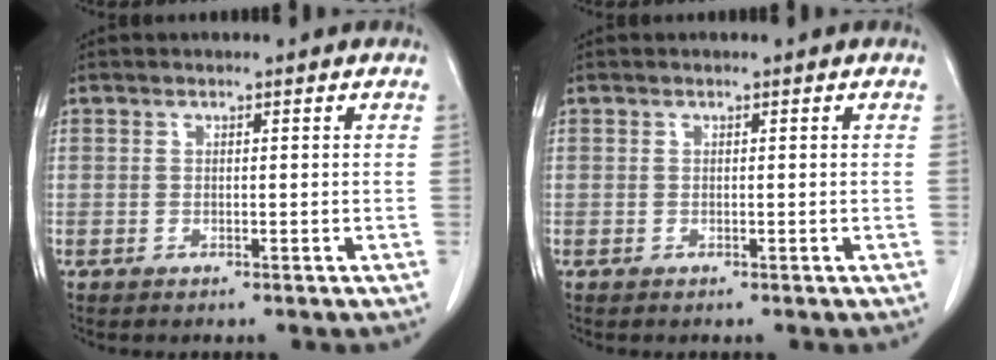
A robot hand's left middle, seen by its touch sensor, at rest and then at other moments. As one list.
[{"total": 0.0}]